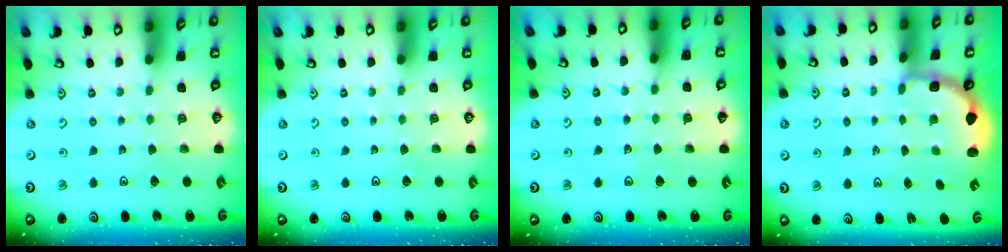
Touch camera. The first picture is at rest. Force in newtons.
{"total": 0.0}
{"total": 3.7, "press": 3.7, "slide": 0.4}
{"total": 2.8, "press": 2.5, "slide": 1.4}